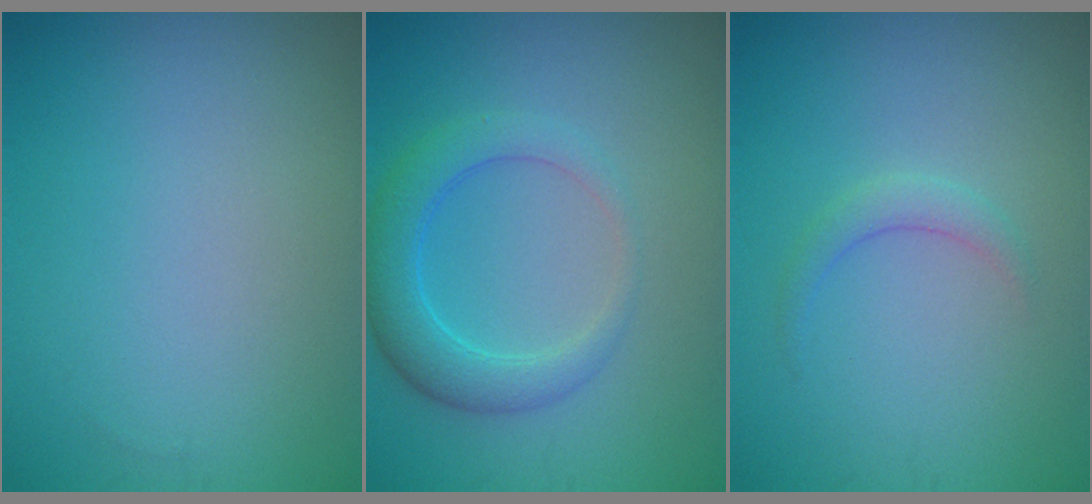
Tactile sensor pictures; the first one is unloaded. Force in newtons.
{"total": 3.8, "press": 3.7, "slide": 0.2}
{"total": 1.4, "press": 1.4, "slide": 0.1}